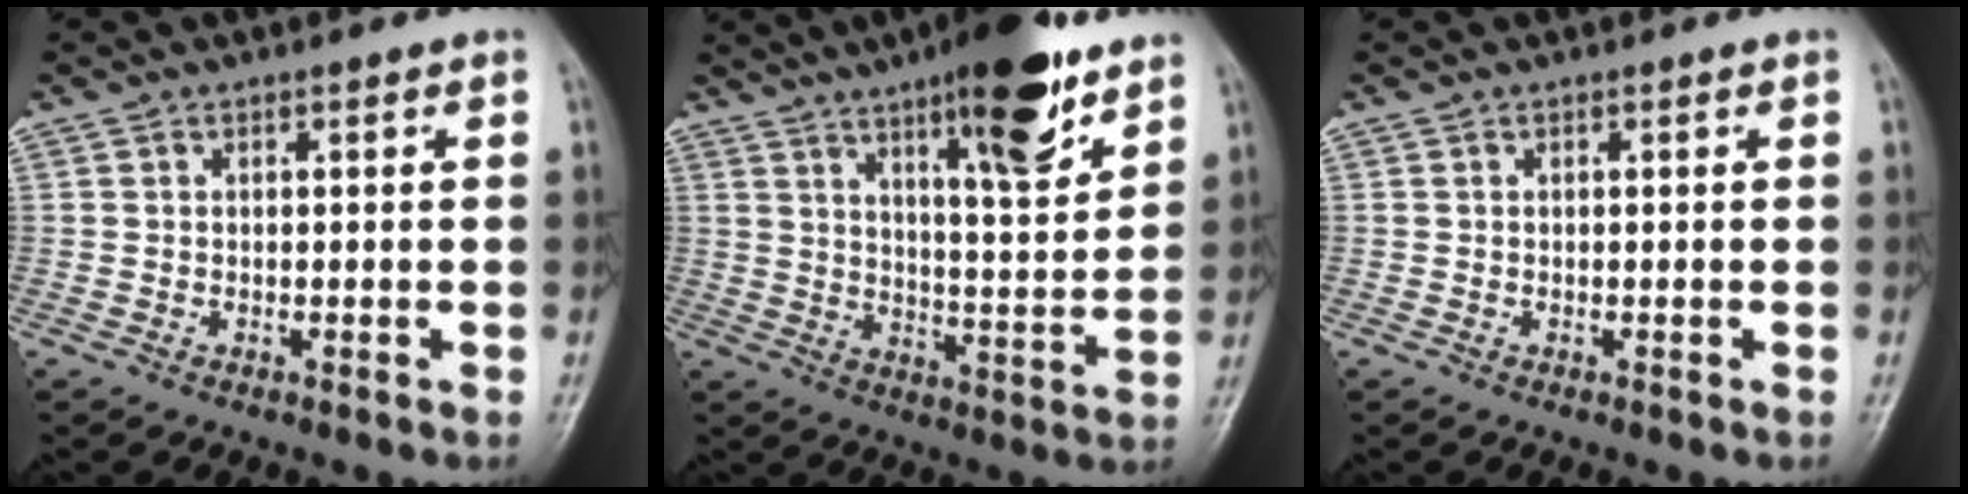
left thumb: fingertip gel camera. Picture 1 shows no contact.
{"total": 16.2, "force": [10.0, 4.1, 12.1], "torque": [-0.156, -0.054, 0.152]}
{"total": 0.0}